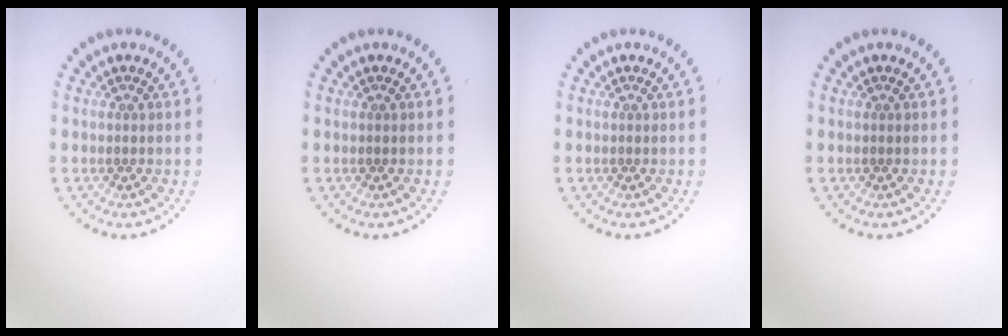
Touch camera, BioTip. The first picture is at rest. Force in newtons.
{"total": 0.0}
{"total": 0.0}
{"total": 0.0}